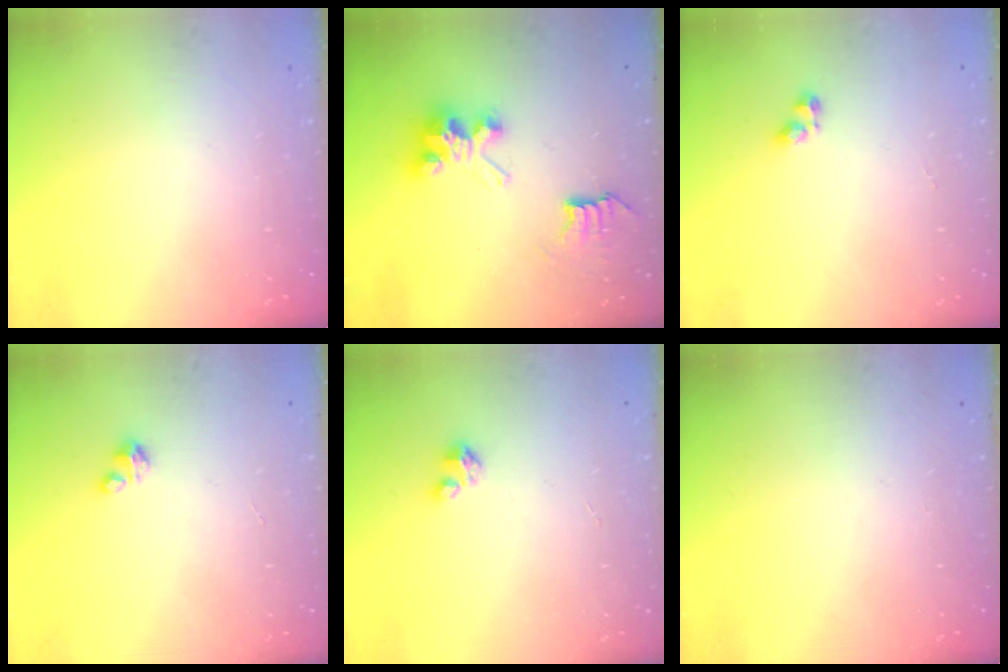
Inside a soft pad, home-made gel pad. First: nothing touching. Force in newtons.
{"total": 6.4, "press": 6.4, "slide": 0.1}
{"total": 3.0, "press": 2.9, "slide": 0.6}
{"total": 0.9, "press": 0.9, "slide": 0.2}
{"total": 1.6, "press": 1.6, "slide": 0.2}
{"total": 0.0}